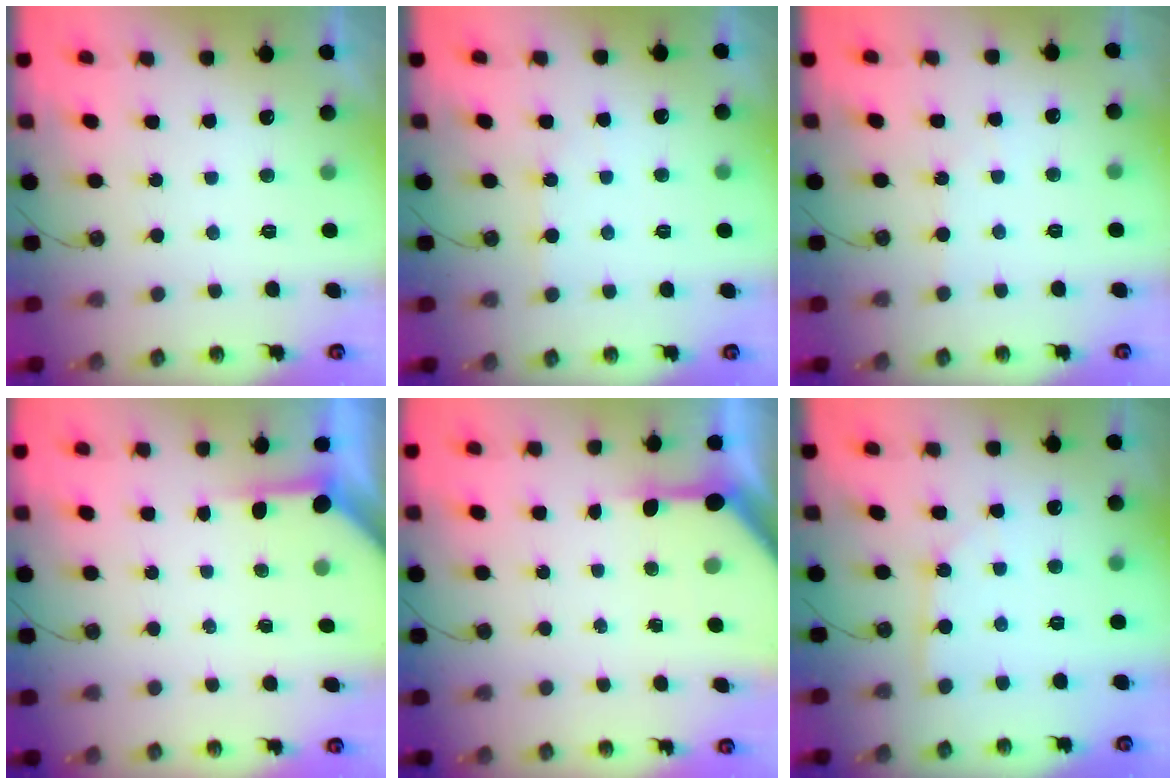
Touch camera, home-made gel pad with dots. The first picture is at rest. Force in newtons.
{"total": 2.9, "press": 2.9, "slide": 0.5}
{"total": 2.5, "press": 2.5, "slide": 0.4}
{"total": 3.5, "press": 3.5, "slide": 0.4}
{"total": 5.6, "press": 5.6, "slide": 0.4}
{"total": 1.8, "press": 1.8, "slide": 0.2}